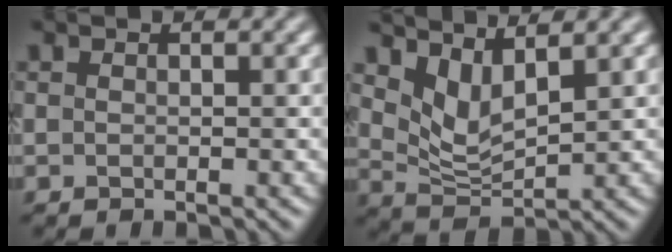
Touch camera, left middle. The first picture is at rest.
{"total": 3.1, "force": [2.2, 1.1, 2.0], "torque": [-0.050, -0.008, 0.052]}